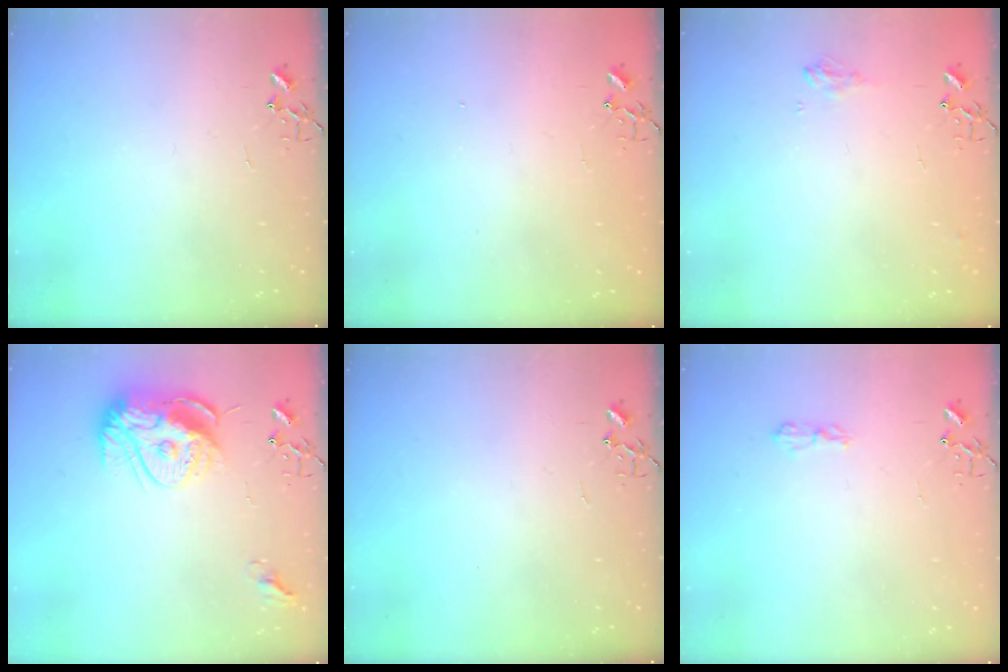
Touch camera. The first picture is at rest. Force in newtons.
{"total": 1.3, "press": 1.2, "slide": 0.1}
{"total": 7.7, "press": 7.7, "slide": 0.9}
{"total": 15.6, "press": 15.6, "slide": 1.3}
{"total": 0.0}
{"total": 5.4, "press": 5.4, "slide": 0.7}